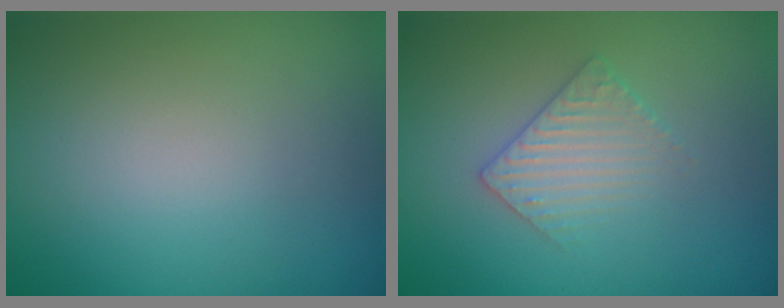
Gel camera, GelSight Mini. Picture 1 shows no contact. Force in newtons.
{"total": 2.5, "press": 2.4, "slide": 0.5}